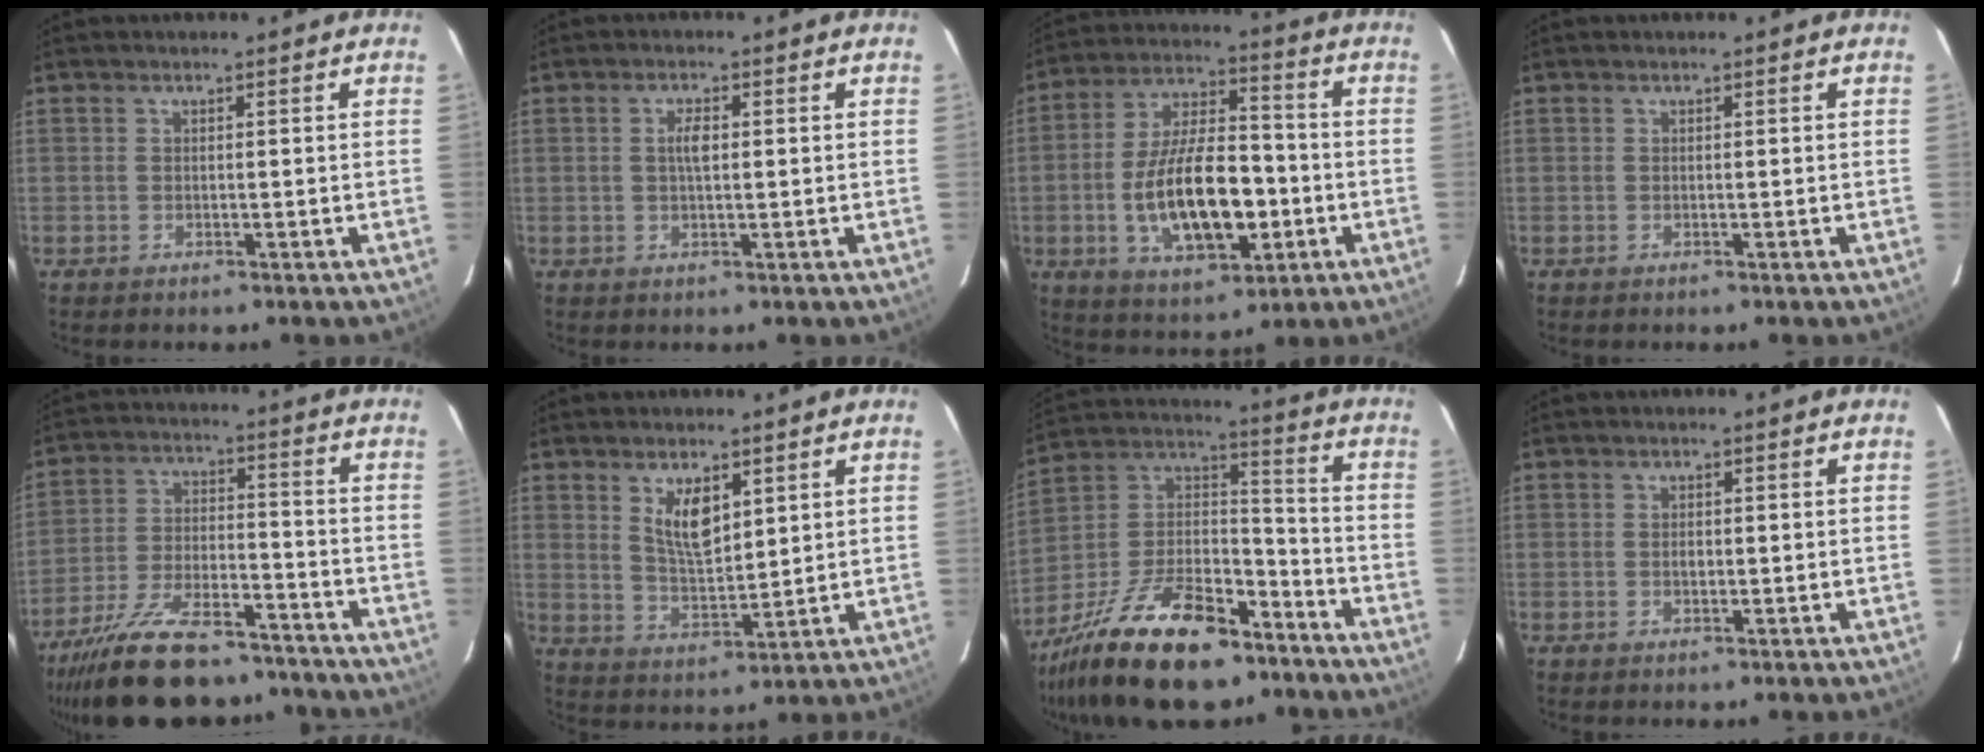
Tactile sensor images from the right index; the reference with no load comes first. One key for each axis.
{"total": 2.6, "fx": 0.3, "fy": 1.0, "fz": 2.4, "tx": -0.045, "ty": 0.004, "tz": 0.005}
{"total": 17.5, "fx": -3.9, "fy": 7.9, "fz": 15.1, "tx": -0.293, "ty": 0.005, "tz": -0.055}
{"total": 0.0}
{"total": 21.1, "fx": -17.2, "fy": 7.4, "fz": 9.7, "tx": -0.194, "ty": -0.011, "tz": -0.262}
{"total": 7.4, "fx": 3.4, "fy": 3.2, "fz": 5.8, "tx": -0.100, "ty": -0.005, "tz": 0.071}
{"total": 24.9, "fx": -16.5, "fy": 11.0, "fz": 15.1, "tx": -0.300, "ty": 0.009, "tz": -0.270}
{"total": 1.1, "fx": -0.1, "fy": 0.8, "fz": 0.7, "tx": -0.012, "ty": 0.002, "tz": -0.002}